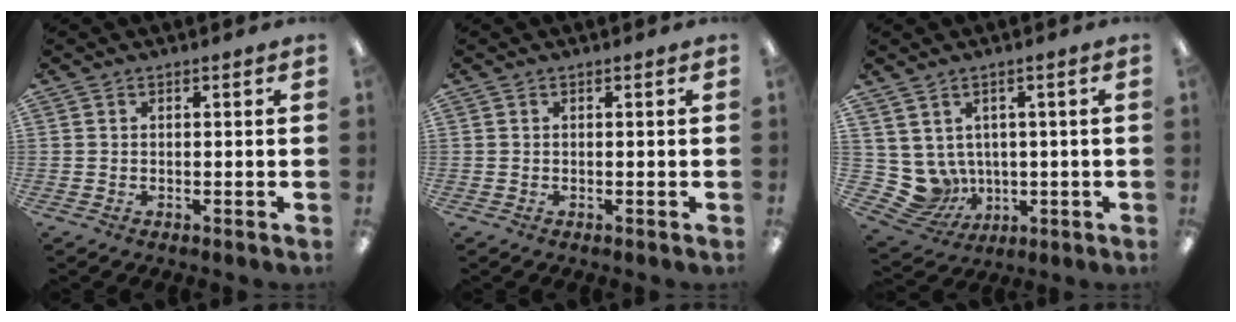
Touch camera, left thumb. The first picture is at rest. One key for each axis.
{"total": 0.0}
{"total": 6.9, "fx": 1.1, "fy": 6.6, "fz": 1.9, "tx": -0.075, "ty": -0.018, "tz": 0.031}